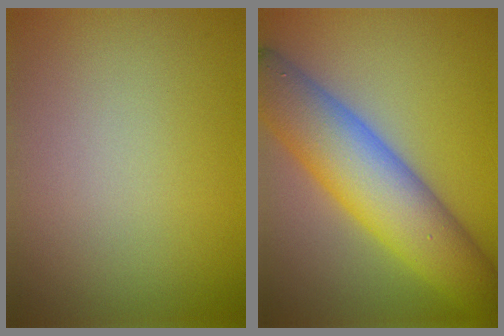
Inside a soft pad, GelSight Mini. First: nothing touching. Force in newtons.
{"total": 9.8, "press": 9.8, "slide": 0.1}